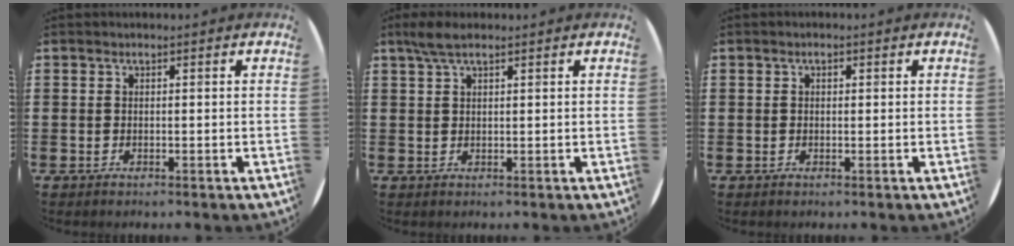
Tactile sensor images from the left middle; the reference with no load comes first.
{"total": 2.9, "force": [2.0, 0.7, 2.0], "torque": [-0.043, 0.006, 0.035]}
{"total": 0.6, "force": [0.1, 0.6, 0.2], "torque": [-0.005, 0.005, 0.002]}